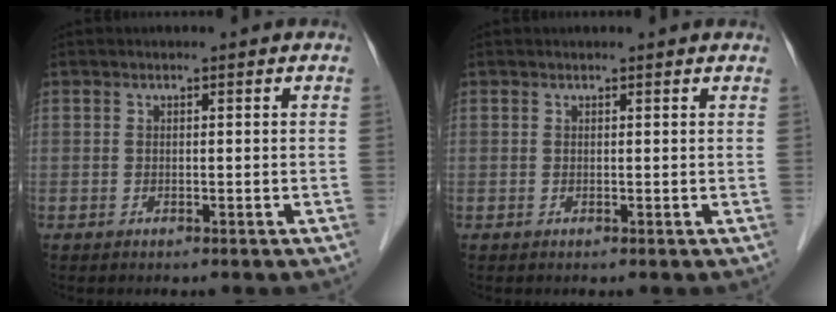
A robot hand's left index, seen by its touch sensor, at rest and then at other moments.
{"total": 1.4, "force": [1.3, 0.1, 0.3], "torque": [-0.011, 0.003, 0.008]}